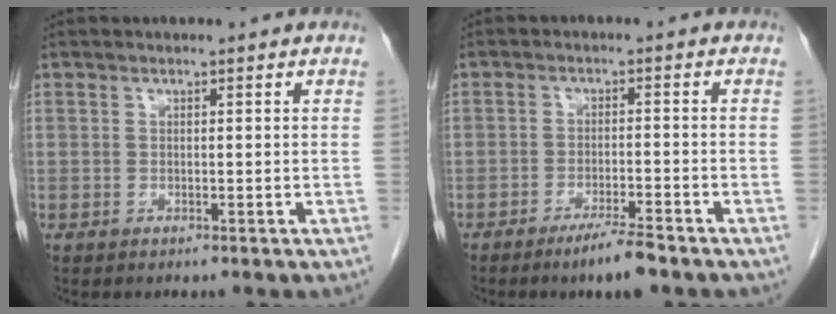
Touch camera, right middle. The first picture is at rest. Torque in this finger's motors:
{"motor_torque": [0.86, -0.63, 0.15, 0.07]}